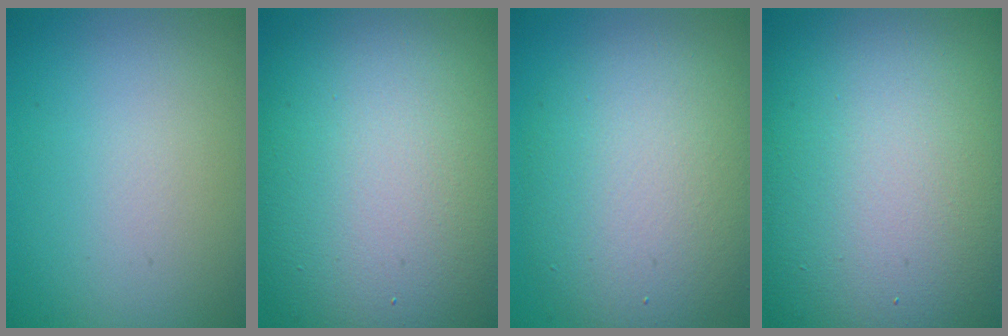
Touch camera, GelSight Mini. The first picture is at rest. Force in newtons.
{"total": 16.9, "press": 16.9, "slide": 0.6}
{"total": 8.3, "press": 8.3, "slide": 0.3}
{"total": 20.6, "press": 20.6, "slide": 1.3}